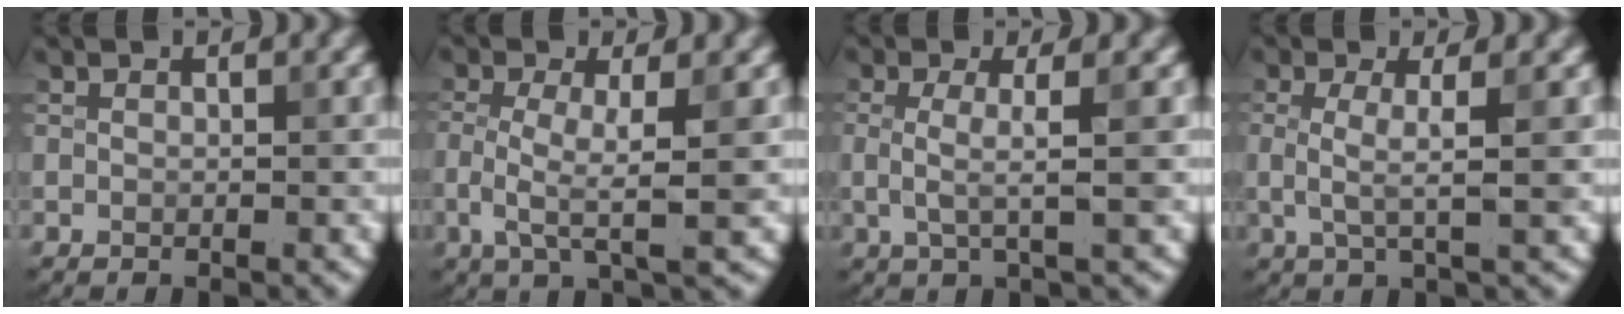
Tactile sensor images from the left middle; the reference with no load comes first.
{"total": 4.1, "force": [-0.7, 0.9, 4.0], "torque": [-0.090, -0.007, -0.014]}
{"total": 2.8, "force": [-0.1, 0.5, 2.8], "torque": [-0.057, -0.004, -0.004]}
{"total": 2.8, "force": [0.0, 0.5, 2.8], "torque": [-0.061, -0.004, -0.002]}